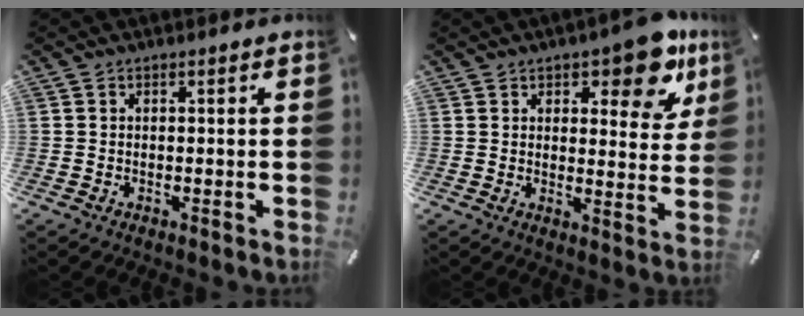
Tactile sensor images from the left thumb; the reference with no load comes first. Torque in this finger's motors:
{"motor_torque": [1.08, 0.05, 0.59, -0.10, 0.09]}